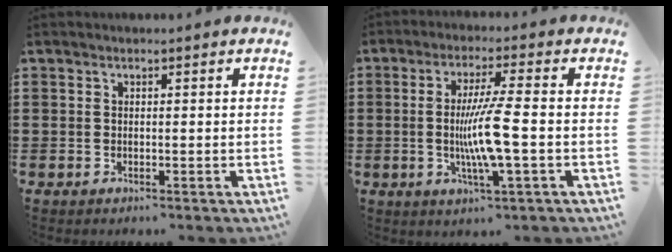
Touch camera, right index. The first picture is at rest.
{"total": 8.2, "force": [-1.3, 0.2, 8.0], "torque": [-0.158, -0.017, -0.032]}